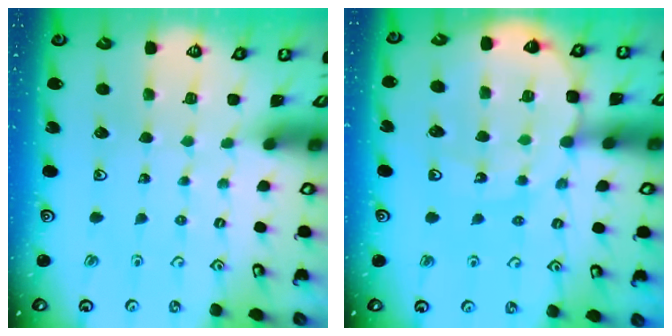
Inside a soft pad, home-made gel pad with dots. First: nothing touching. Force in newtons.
{"total": 13.7, "press": 13.3, "slide": 3.4}